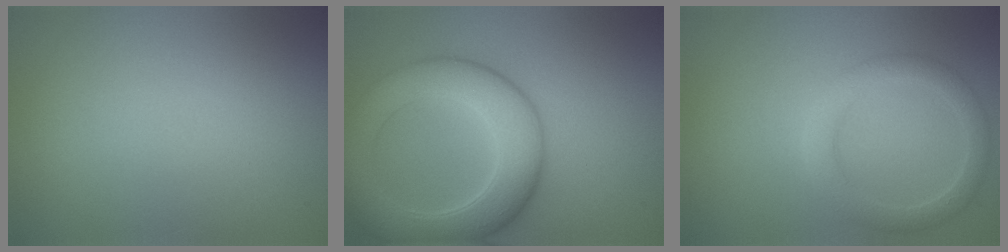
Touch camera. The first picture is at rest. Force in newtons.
{"total": 8.1, "press": 8.1, "slide": 0.4}
{"total": 2.7, "press": 2.7, "slide": 0.1}